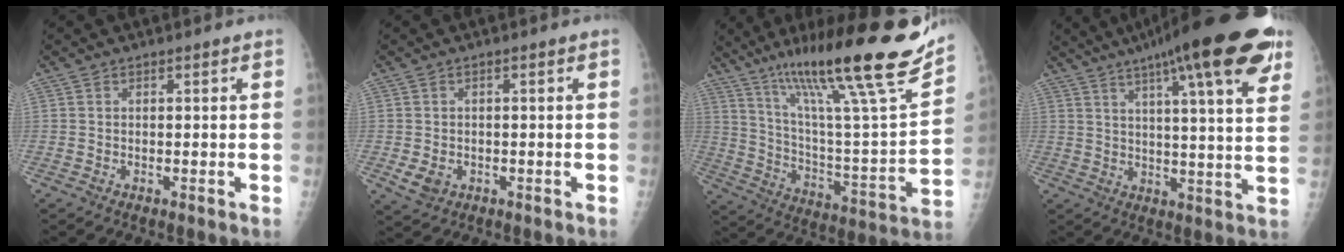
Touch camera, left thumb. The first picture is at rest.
{"total": 3.3, "force": [-1.0, 2.6, 1.9], "torque": [-0.027, -0.001, -0.009]}
{"total": 28.6, "force": [19.1, 3.3, 21.1], "torque": [-0.323, -0.060, 0.314]}
{"total": 23.2, "force": [13.6, 4.1, 18.3], "torque": [-0.262, -0.018, 0.180]}